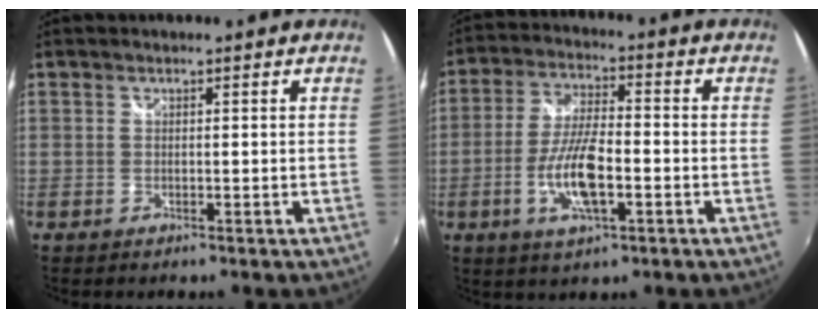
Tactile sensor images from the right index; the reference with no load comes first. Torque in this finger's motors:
{"motor_torque": [1.45, -0.51, 0.65, 0.10]}